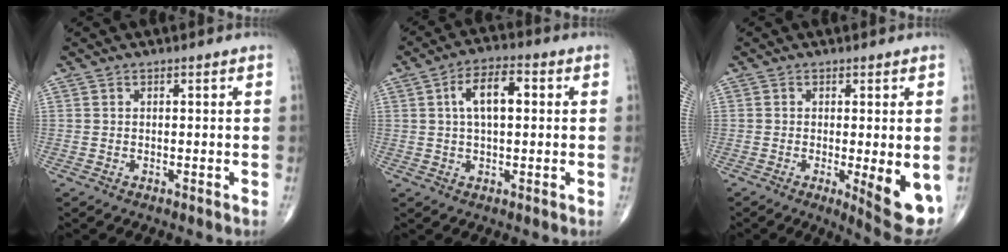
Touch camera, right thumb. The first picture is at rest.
{"total": 8.3, "force": [1.6, 3.9, 7.1], "torque": [-0.119, 0.016, 0.022]}
{"total": 9.3, "force": [-2.0, 2.4, 8.8], "torque": [-0.116, -0.022, -0.023]}